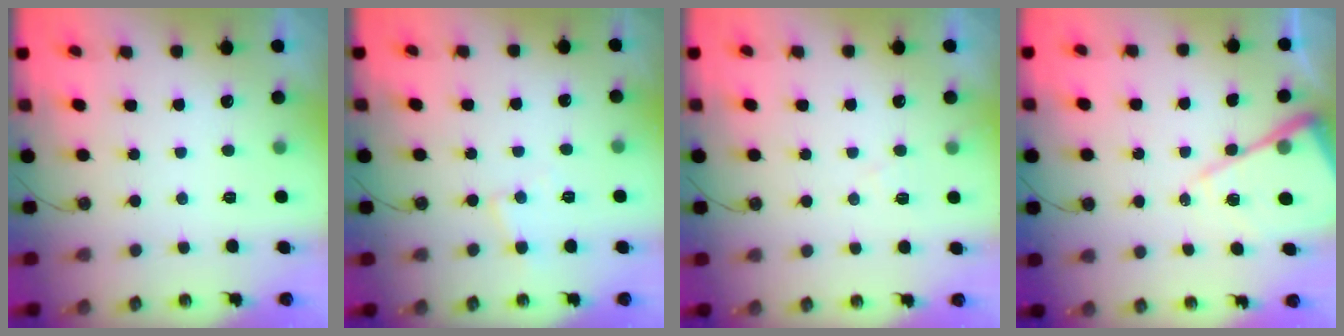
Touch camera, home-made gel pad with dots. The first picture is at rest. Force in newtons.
{"total": 5.7, "press": 5.7, "slide": 0.4}
{"total": 6.0, "press": 6.0, "slide": 0.8}
{"total": 12.3, "press": 12.2, "slide": 1.1}